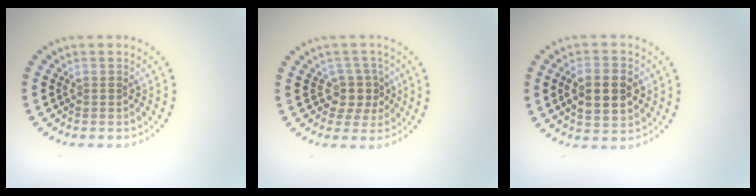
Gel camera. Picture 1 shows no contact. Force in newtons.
{"total": 2.5, "press": 1.9, "slide": 1.6}
{"total": 5.1, "press": 5.1, "slide": 0.3}